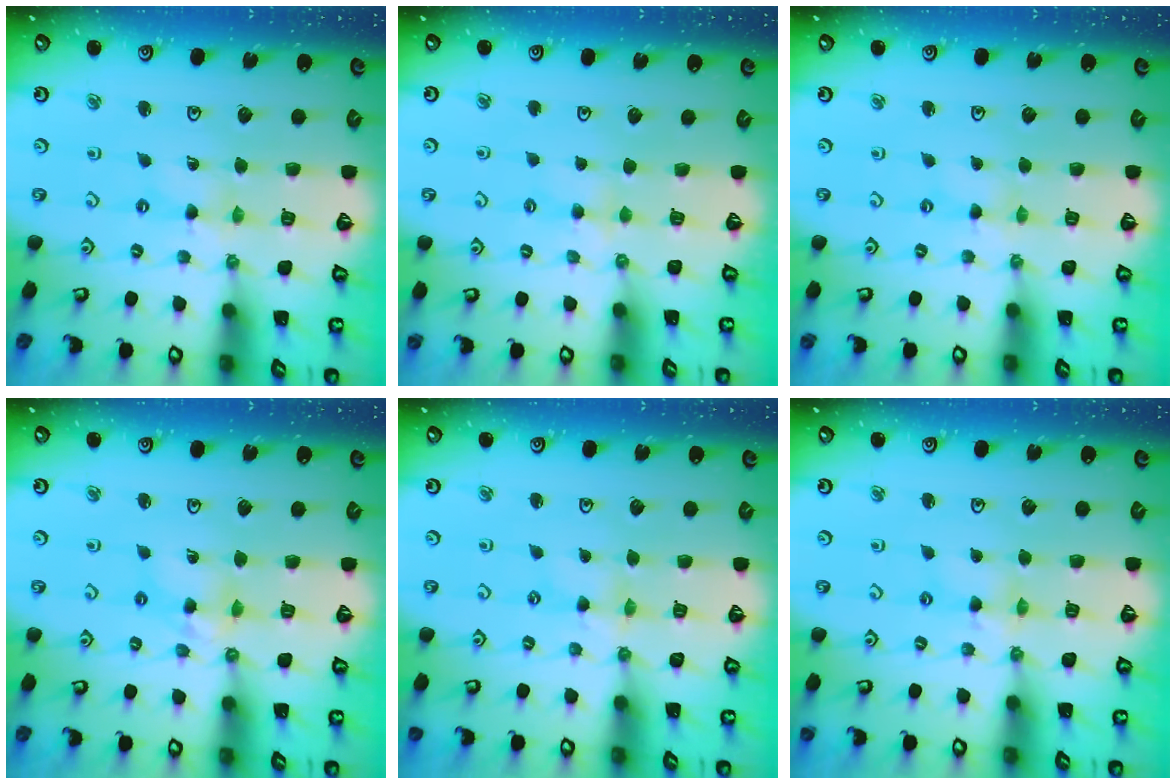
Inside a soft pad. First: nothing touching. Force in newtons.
{"total": 2.7, "press": 2.6, "slide": 0.5}
{"total": 0.0}
{"total": 6.2, "press": 6.2, "slide": 0.4}
{"total": 0.0}
{"total": 2.9, "press": 2.9, "slide": 0.3}